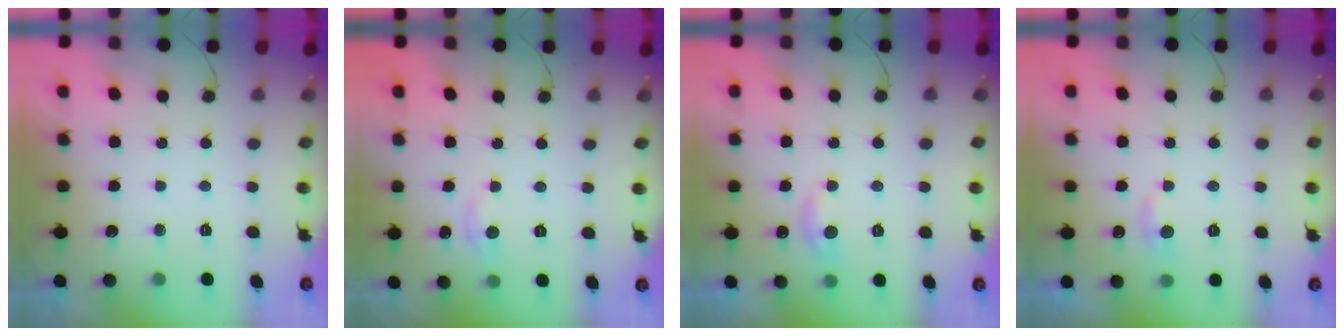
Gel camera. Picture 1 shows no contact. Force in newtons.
{"total": 2.8, "press": 2.8, "slide": 0.4}
{"total": 5.3, "press": 5.3, "slide": 0.6}
{"total": 4.0, "press": 3.9, "slide": 0.4}